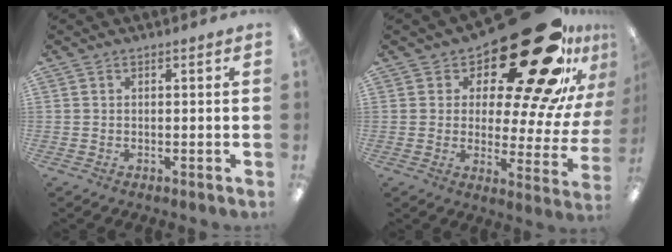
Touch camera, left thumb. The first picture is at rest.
{"total": 27.8, "force": [17.9, 10.1, 18.8], "torque": [-0.240, -0.141, 0.304]}